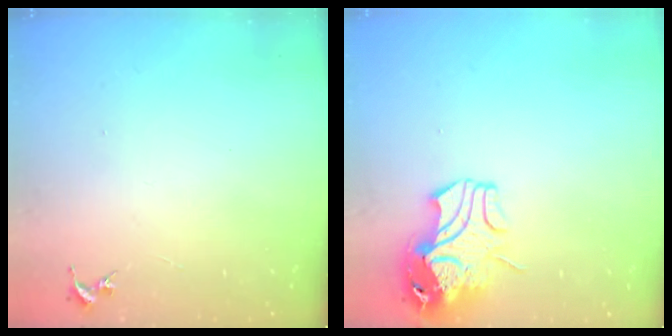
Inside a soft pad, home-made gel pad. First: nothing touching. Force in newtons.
{"total": 12.1, "press": 12.0, "slide": 1.8}